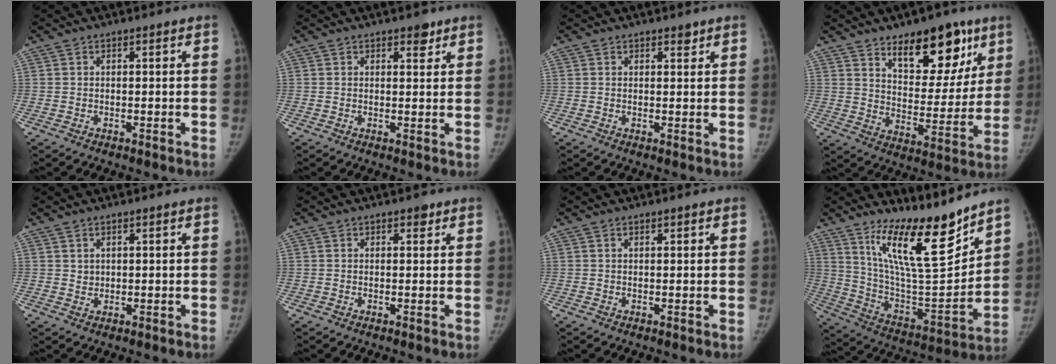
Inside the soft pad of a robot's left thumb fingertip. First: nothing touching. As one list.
[{"total": 2.3, "force": [1.6, 1.1, 1.2], "torque": [-0.004, -0.009, 0.021]}, {"total": 1.1, "force": [0.8, 0.5, 0.5], "torque": [-0.002, -0.005, 0.012]}, {"total": 17.2, "force": [10.5, 8.5, 10.6], "torque": [-0.083, -0.064, 0.162]}, {"total": 1.3, "force": [0.9, 0.8, 0.5], "torque": [0.002, -0.006, 0.017]}, {"total": 1.4, "force": [0.9, 0.8, 0.8], "torque": [-0.002, -0.003, 0.009]}, {"total": 0.8, "force": [0.6, 0.2, 0.6], "torque": [-0.009, -0.001, 0.010]}, {"total": 19.9, "force": [14.5, 4.5, 12.9], "torque": [-0.169, -0.109, 0.259]}]